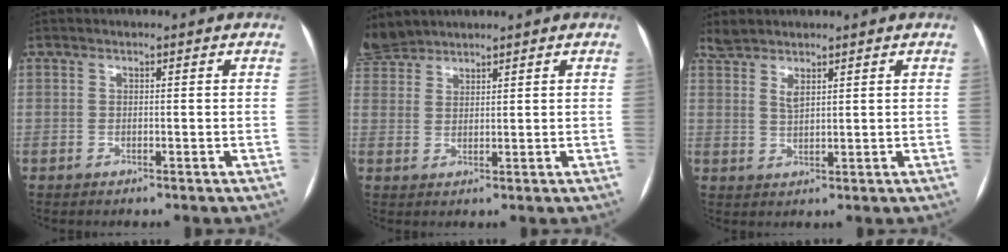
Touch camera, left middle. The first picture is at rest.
{"total": 4.4, "force": [4.3, 0.8, -0.1], "torque": [-0.008, 0.015, 0.090]}
{"total": 3.3, "force": [2.7, 0.7, 1.7], "torque": [-0.046, 0.002, 0.062]}